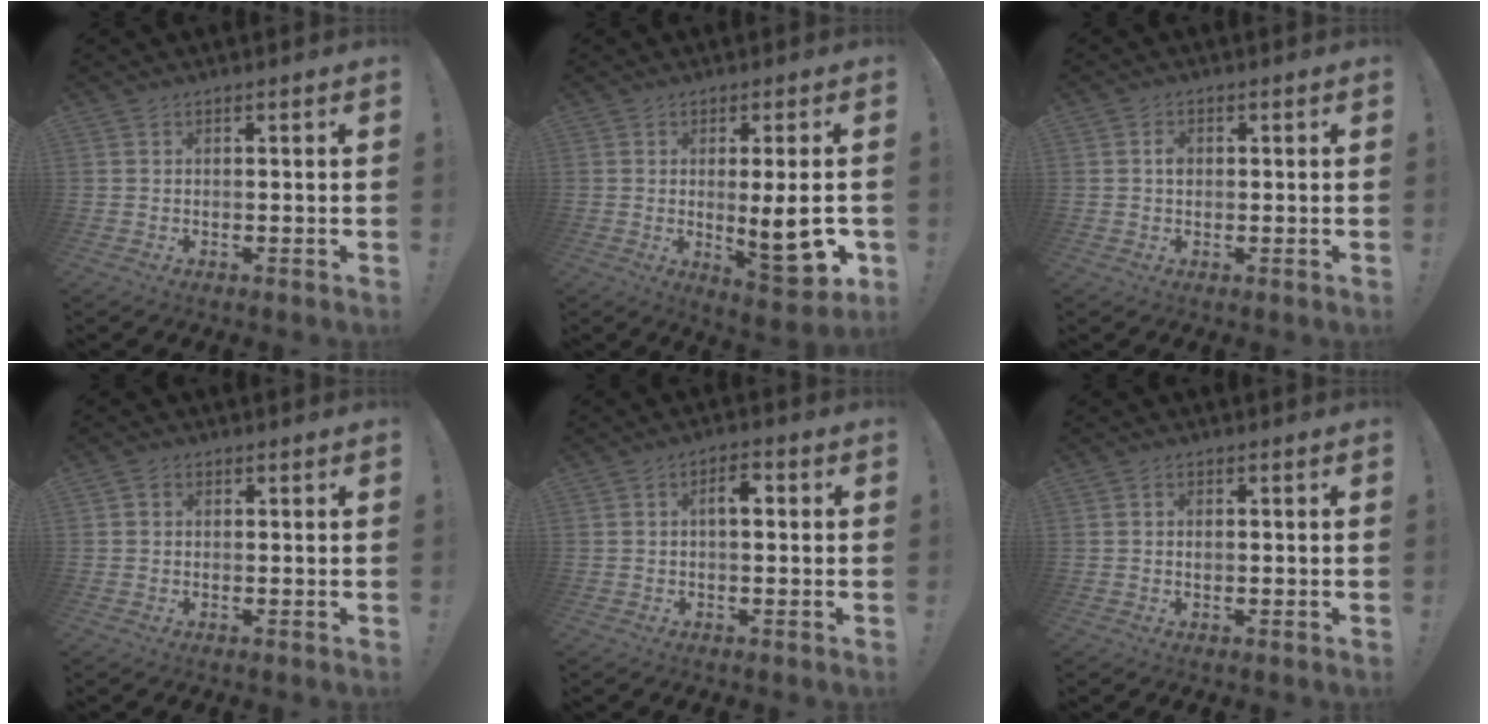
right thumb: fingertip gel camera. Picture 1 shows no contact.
{"total": 13.0, "force": [-1.4, 3.3, 12.5], "torque": [-0.157, -0.009, -0.015]}
{"total": 2.1, "force": [0.0, 1.7, 1.3], "torque": [-0.009, 0.000, -0.004]}
{"total": 1.5, "force": [0.2, 1.4, 0.5], "torque": [-0.014, 0.007, 0.004]}
{"total": 4.4, "force": [0.5, 2.1, 3.9], "torque": [-0.060, 0.009, 0.002]}
{"total": 1.1, "force": [-0.2, 1.0, 0.4], "torque": [-0.008, 0.005, -0.005]}